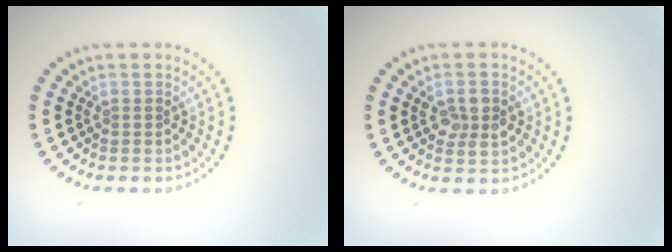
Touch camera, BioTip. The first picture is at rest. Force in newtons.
{"total": 2.6, "press": 2.6, "slide": 0.0}